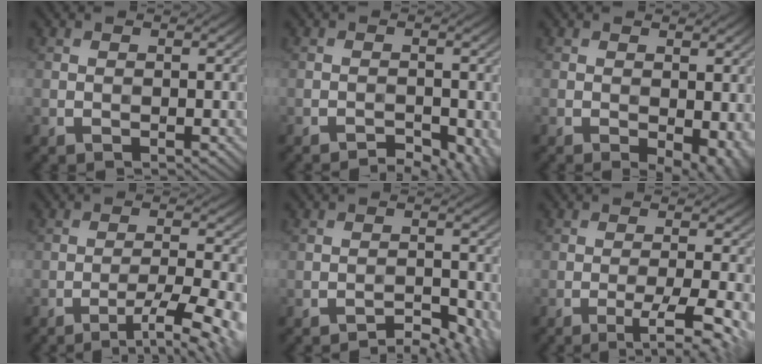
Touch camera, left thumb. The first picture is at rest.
{"total": 3.3, "force": [-2.5, 1.1, 1.8], "torque": [-0.031, 0.002, -0.035]}
{"total": 4.8, "force": [-1.5, 2.5, 3.8], "torque": [-0.049, -0.013, -0.018]}
{"total": 7.8, "force": [-4.5, 1.3, 6.3], "torque": [-0.107, 0.004, -0.066]}
{"total": 4.0, "force": [-3.3, 1.0, 2.0], "torque": [-0.035, 0.008, -0.046]}
{"total": 5.9, "force": [-2.7, 0.9, 5.2], "torque": [-0.088, 0.001, -0.041]}